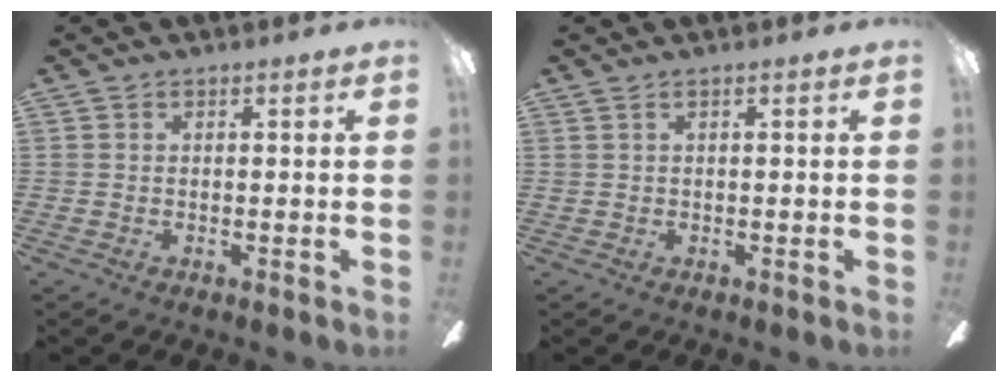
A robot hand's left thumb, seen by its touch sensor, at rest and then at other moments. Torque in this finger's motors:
{"motor_torque": [0.03, -0.02, -0.07, -0.07, 0.00]}